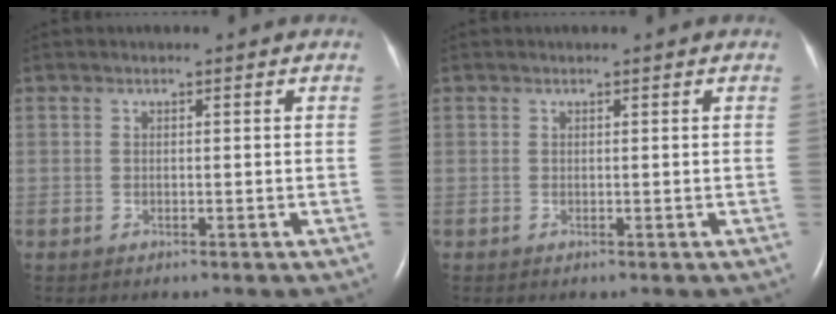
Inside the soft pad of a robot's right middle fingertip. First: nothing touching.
{"total": 0.0}